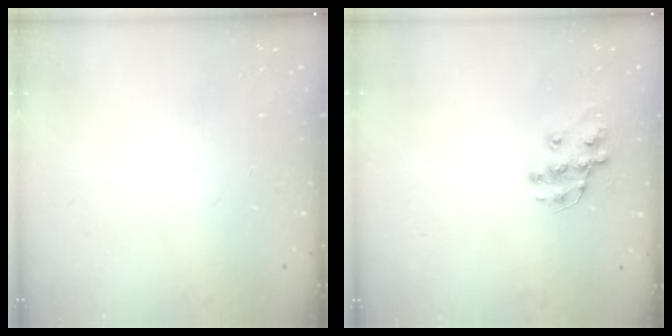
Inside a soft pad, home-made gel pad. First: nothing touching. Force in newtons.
{"total": 10.5, "press": 10.4, "slide": 0.5}